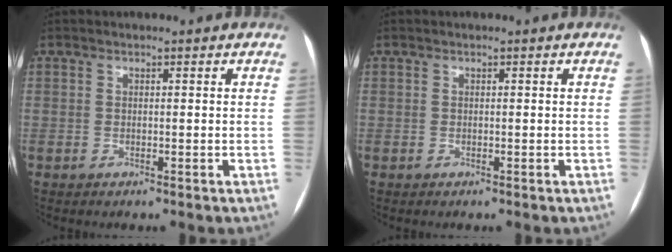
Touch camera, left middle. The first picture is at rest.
{"total": 0.0}